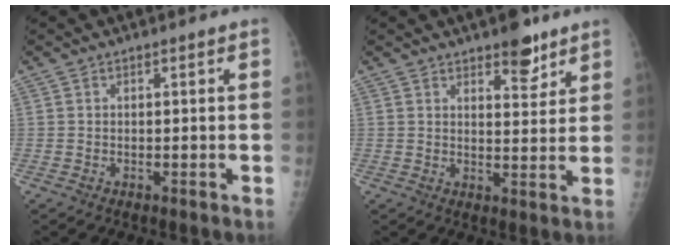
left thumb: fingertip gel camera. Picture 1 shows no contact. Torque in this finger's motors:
{"motor_torque": [3.02, 1.99, 0.33, -0.43, 0.01]}